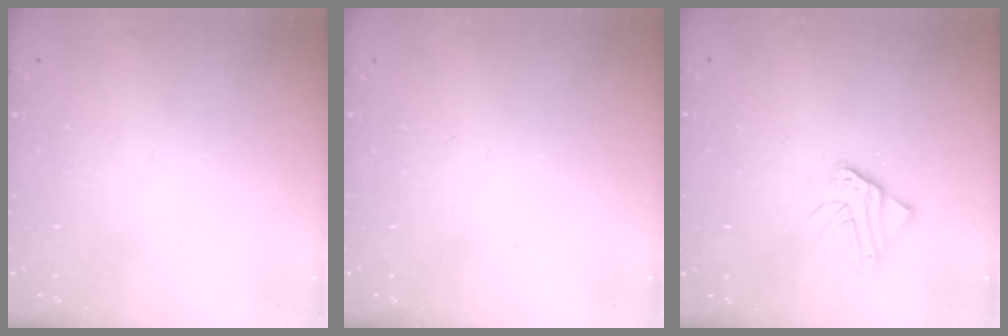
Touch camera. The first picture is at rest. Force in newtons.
{"total": 0.0}
{"total": 2.9, "press": 2.8, "slide": 0.3}